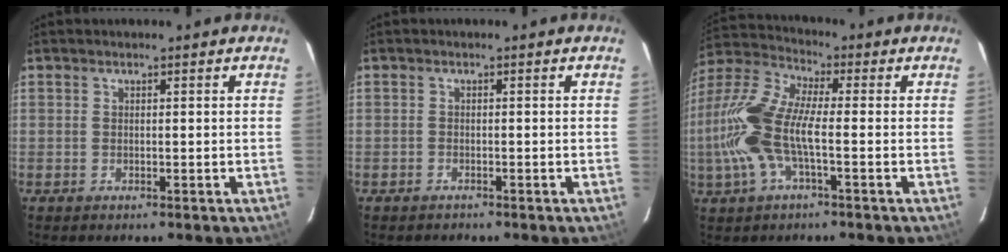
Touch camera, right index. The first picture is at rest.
{"total": 0.9, "force": [-0.8, 0.5, -0.1], "torque": [-0.003, 0.004, -0.014]}
{"total": 14.6, "force": [-2.5, 5.2, 13.4], "torque": [-0.288, 0.005, -0.054]}